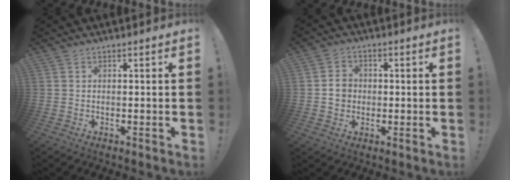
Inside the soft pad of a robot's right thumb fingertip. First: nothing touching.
{"total": 5.5, "force": [-0.5, 5.1, 2.1], "torque": [-0.028, 0.013, -0.006]}